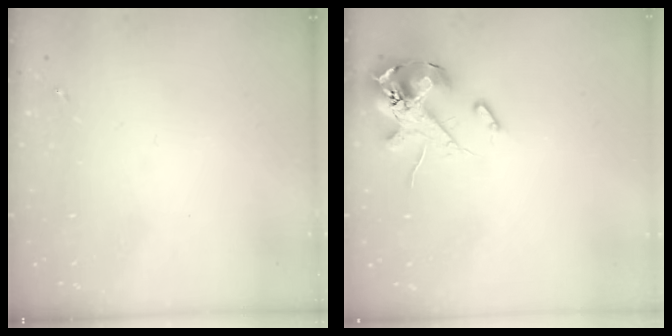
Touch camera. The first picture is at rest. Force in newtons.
{"total": 14.7, "press": 14.5, "slide": 2.1}